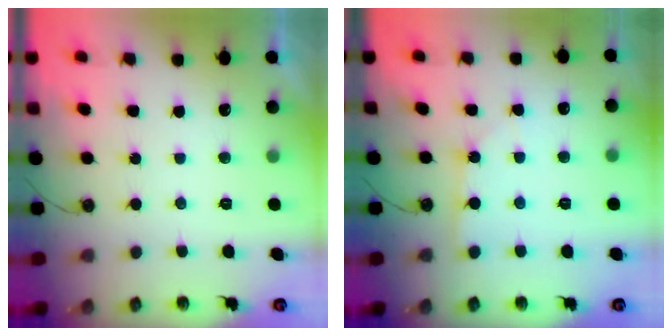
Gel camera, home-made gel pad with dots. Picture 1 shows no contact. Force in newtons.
{"total": 2.4, "press": 2.4, "slide": 0.2}